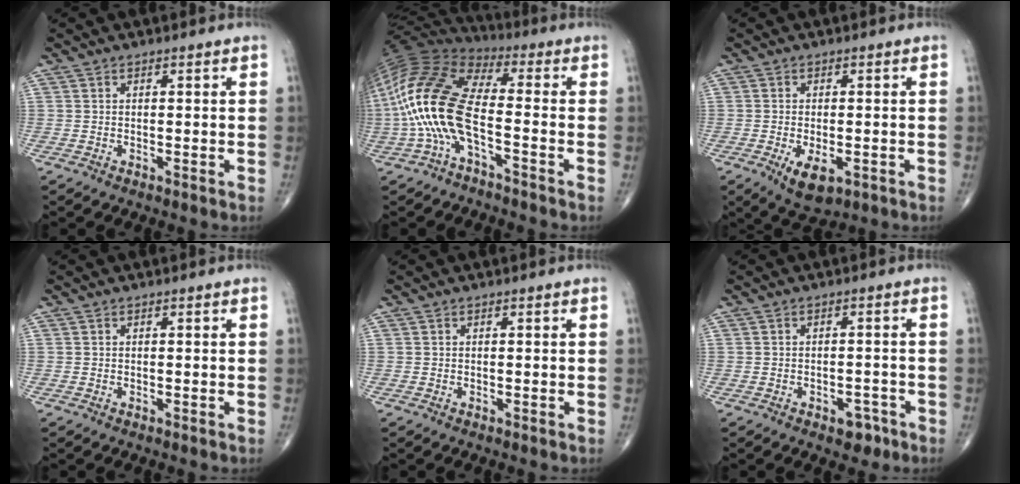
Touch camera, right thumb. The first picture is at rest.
{"total": 17.3, "force": [-4.1, 6.9, 15.3], "torque": [-0.336, 0.044, -0.086]}
{"total": 6.0, "force": [-2.2, 3.0, 4.7], "torque": [-0.073, -0.004, -0.027]}
{"total": 0.0}
{"total": 0.0}
{"total": 3.5, "force": [-2.1, 2.2, 1.8], "torque": [-0.005, 0.013, -0.026]}